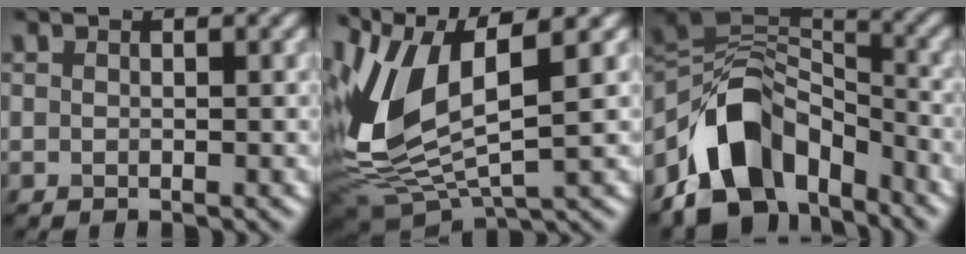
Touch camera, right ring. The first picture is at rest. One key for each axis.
{"total": 10.6, "fx": 2.3, "fy": 4.6, "fz": 9.3, "tx": -0.211, "ty": -0.004, "tz": 0.046}
{"total": 11.1, "fx": -6.1, "fy": 6.9, "fz": 6.2, "tx": -0.095, "ty": 0.014, "tz": -0.122}